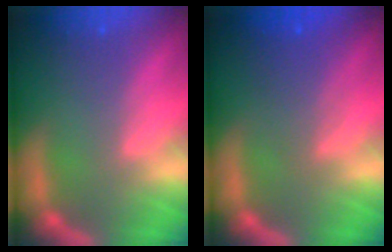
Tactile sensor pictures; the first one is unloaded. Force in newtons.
{"total": 3.6}